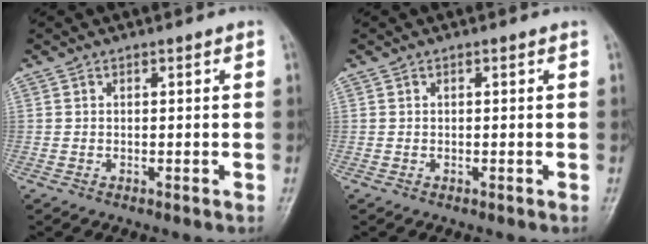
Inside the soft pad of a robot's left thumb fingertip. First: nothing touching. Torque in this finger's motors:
{"motor_torque": [0.00, 0.00, -0.02, -0.02, 0.00]}